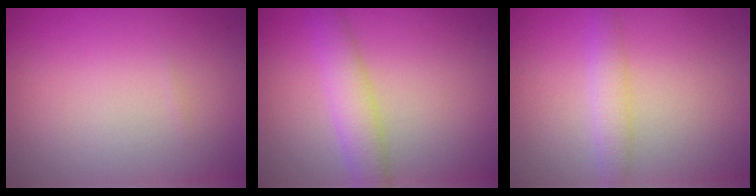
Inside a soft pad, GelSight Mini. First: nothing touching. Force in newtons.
{"total": 3.3, "press": 3.3, "slide": 0.0}
{"total": 2.0, "press": 2.0, "slide": 0.2}